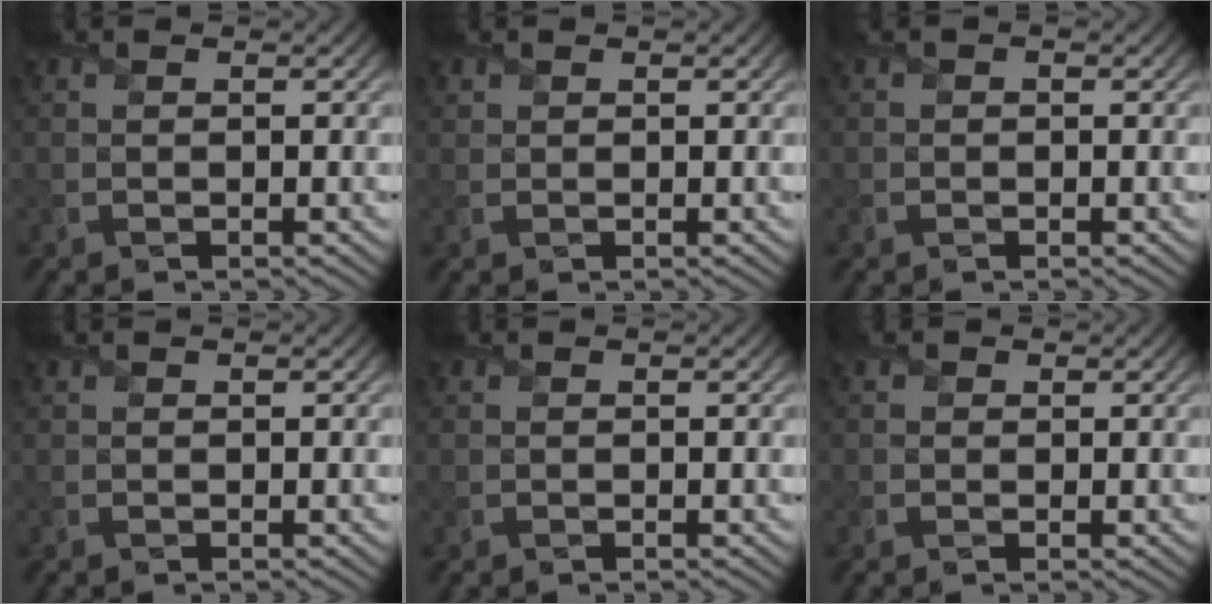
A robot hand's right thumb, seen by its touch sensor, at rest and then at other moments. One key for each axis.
{"total": 0.6, "fx": 0.5, "fy": 0.3, "fz": 0.0, "tx": -0.001, "ty": -0.001, "tz": 0.011}
{"total": 0.9, "fx": -0.2, "fy": 0.6, "fz": 0.6, "tx": -0.013, "ty": 0.001, "tz": -0.005}
{"total": 0.0}
{"total": 0.0}
{"total": 1.1, "fx": 0.0, "fy": 1.1, "fz": 0.4, "tx": -0.011, "ty": 0.000, "tz": -0.005}